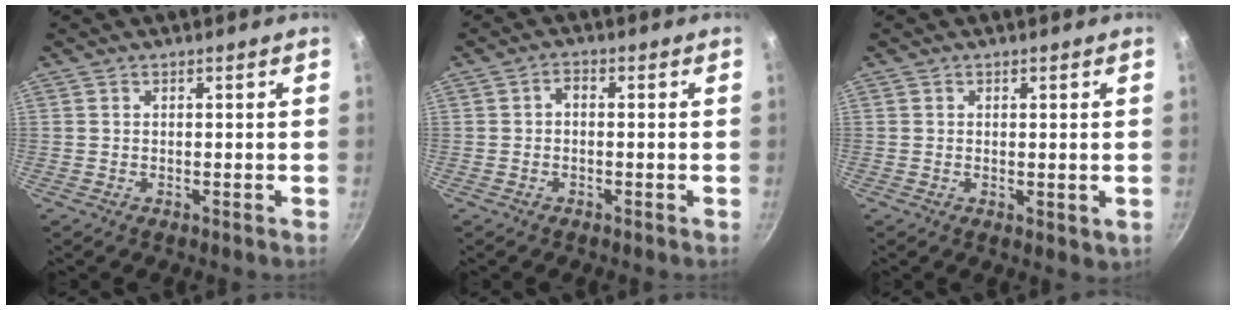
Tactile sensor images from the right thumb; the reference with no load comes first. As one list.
[{"total": 1.7, "force": [-0.4, 1.0, 1.3], "torque": [-0.026, 0.012, -0.009]}, {"total": 1.6, "force": [0.4, 0.8, 1.4], "torque": [-0.018, -0.010, 0.003]}]